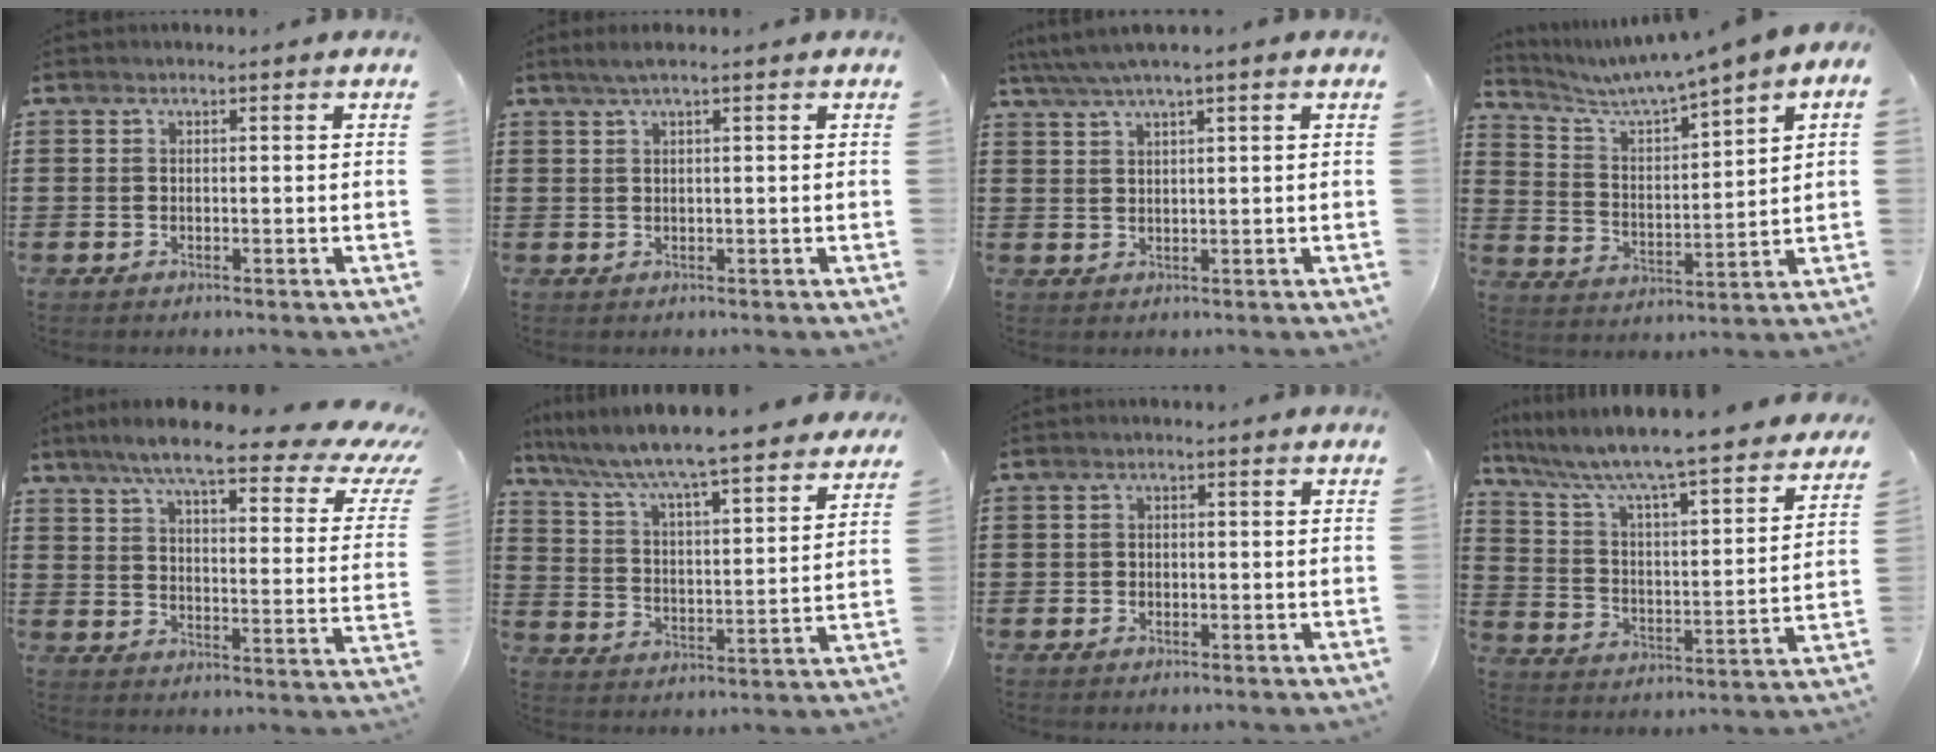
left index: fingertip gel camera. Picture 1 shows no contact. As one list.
[{"total": 1.7, "force": [0.7, 0.0, 1.5], "torque": [-0.028, -0.001, 0.013]}, {"total": 2.9, "force": [1.9, 0.1, 2.1], "torque": [-0.044, 0.003, 0.035]}, {"total": 5.1, "force": [4.5, -0.5, 2.4], "torque": [-0.069, -0.037, 0.068]}, {"total": 9.7, "force": [7.0, 1.3, 6.6], "torque": [-0.135, -0.039, 0.113]}, {"total": 6.0, "force": [5.6, -0.5, 2.3], "torque": [-0.073, -0.050, 0.086]}, {"total": 1.0, "force": [-0.4, 0.8, 0.3], "torque": [-0.009, 0.004, -0.011]}, {"total": 6.3, "force": [5.6, -0.3, 3.0], "torque": [-0.087, -0.056, 0.083]}]